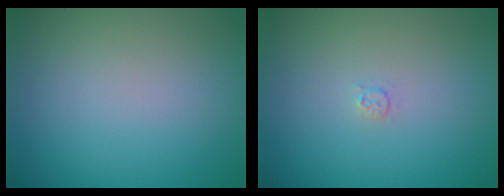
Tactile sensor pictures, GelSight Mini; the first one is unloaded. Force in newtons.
{"total": 0.7, "press": 0.7, "slide": 0.1}